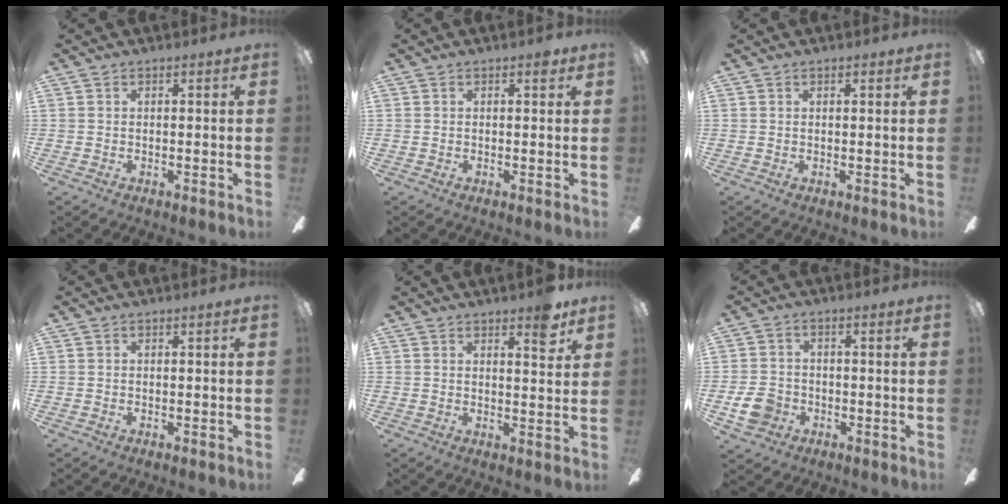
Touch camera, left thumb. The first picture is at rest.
{"total": 1.5, "force": [0.9, 0.6, 0.9], "torque": [-0.005, -0.003, 0.012]}
{"total": 0.8, "force": [0.6, 0.2, 0.5], "torque": [-0.005, -0.002, 0.008]}
{"total": 0.0}
{"total": 5.6, "force": [4.1, 1.7, 3.5], "torque": [-0.029, -0.024, 0.062]}
{"total": 6.9, "force": [-2.4, 5.7, 3.1], "torque": [-0.070, 0.016, -0.043]}